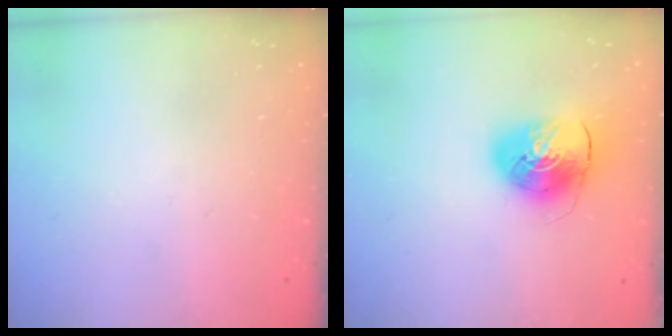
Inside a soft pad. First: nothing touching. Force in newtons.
{"total": 10.4, "press": 10.3, "slide": 1.8}